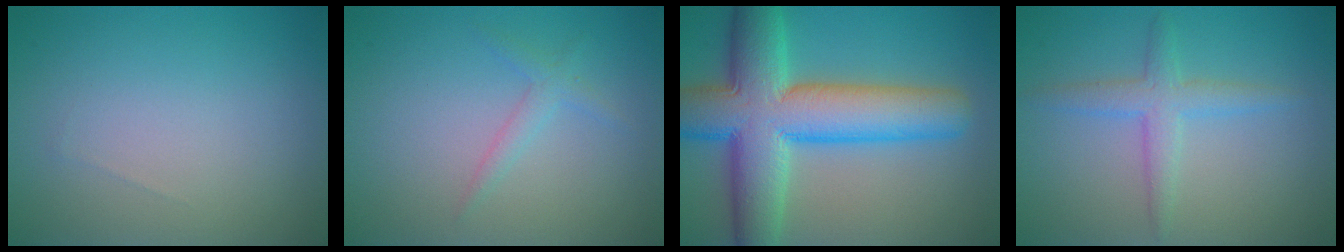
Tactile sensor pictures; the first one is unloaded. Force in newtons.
{"total": 1.4, "press": 1.4, "slide": 0.0}
{"total": 12.0, "press": 12.0, "slide": 0.6}
{"total": 2.7, "press": 2.7, "slide": 0.1}